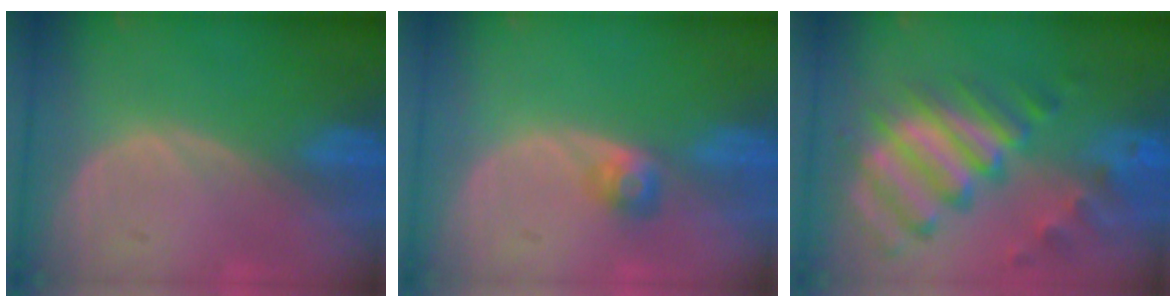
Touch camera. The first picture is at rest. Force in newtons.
{"total": 2.4, "press": 2.2, "slide": 1.0}
{"total": 11.3, "press": 9.7, "slide": 5.8}